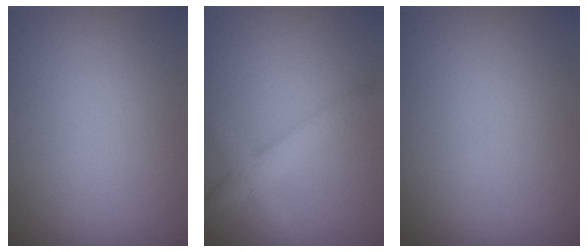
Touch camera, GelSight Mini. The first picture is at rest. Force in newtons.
{"total": 2.1, "press": 2.1, "slide": 0.1}
{"total": 0.0}